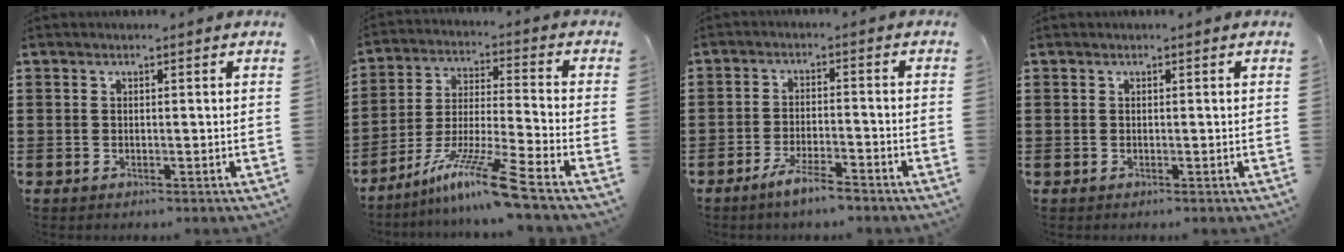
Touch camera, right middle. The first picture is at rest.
{"total": 11.3, "force": [-8.3, -0.1, 7.6], "torque": [-0.148, 0.002, -0.166]}
{"total": 4.4, "force": [-3.5, 0.4, 2.6], "torque": [-0.056, -0.001, -0.067]}
{"total": 0.0}